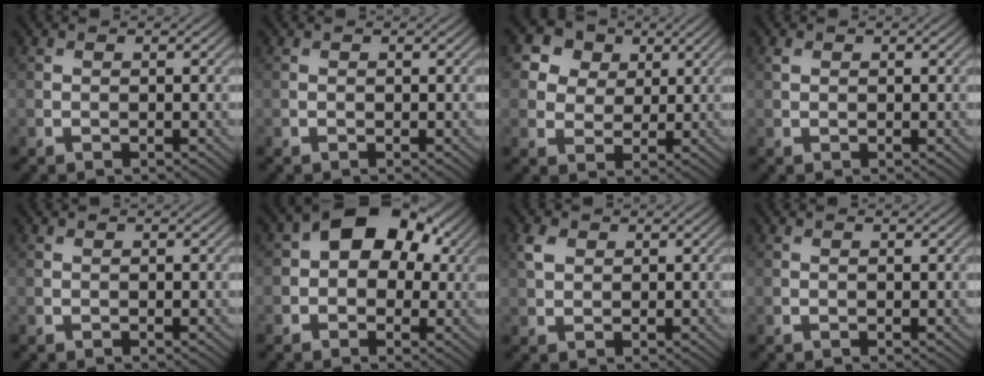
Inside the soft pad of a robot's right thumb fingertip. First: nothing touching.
{"total": 0.0}
{"total": 7.7, "force": [3.6, 6.1, 2.9], "torque": [-0.106, 0.006, 0.067]}
{"total": 0.7, "force": [0.4, 0.5, 0.3], "torque": [-0.008, -0.001, 0.008]}
{"total": 0.0}
{"total": 10.3, "force": [2.1, 7.3, 7.0], "torque": [-0.087, 0.031, 0.006]}
{"total": 2.4, "force": [1.0, 1.7, 1.3], "torque": [-0.032, 0.004, 0.020]}
{"total": 0.0}